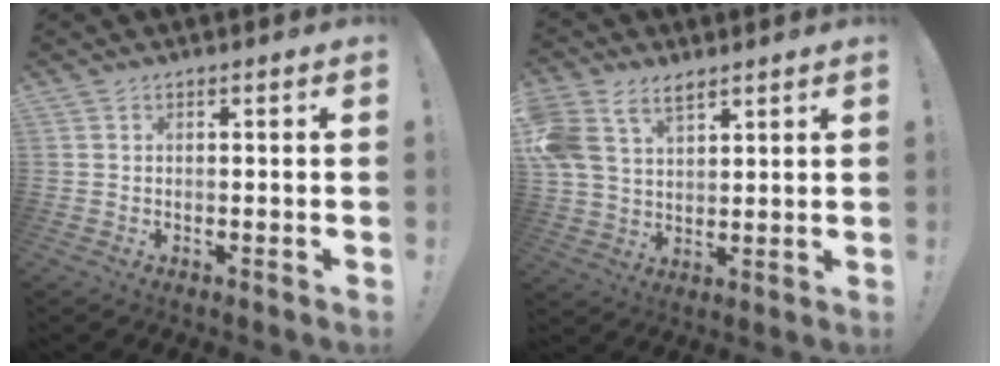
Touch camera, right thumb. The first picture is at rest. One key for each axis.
{"total": 11.0, "fx": 6.7, "fy": 6.9, "fz": 5.3, "tx": -0.113, "ty": -0.023, "tz": 0.135}